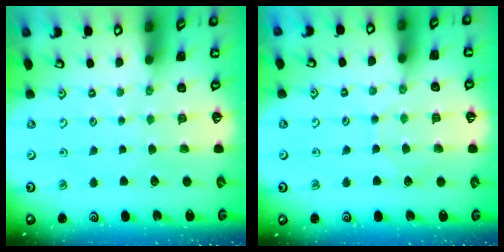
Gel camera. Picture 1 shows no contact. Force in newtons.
{"total": 5.1, "press": 5.1, "slide": 0.5}